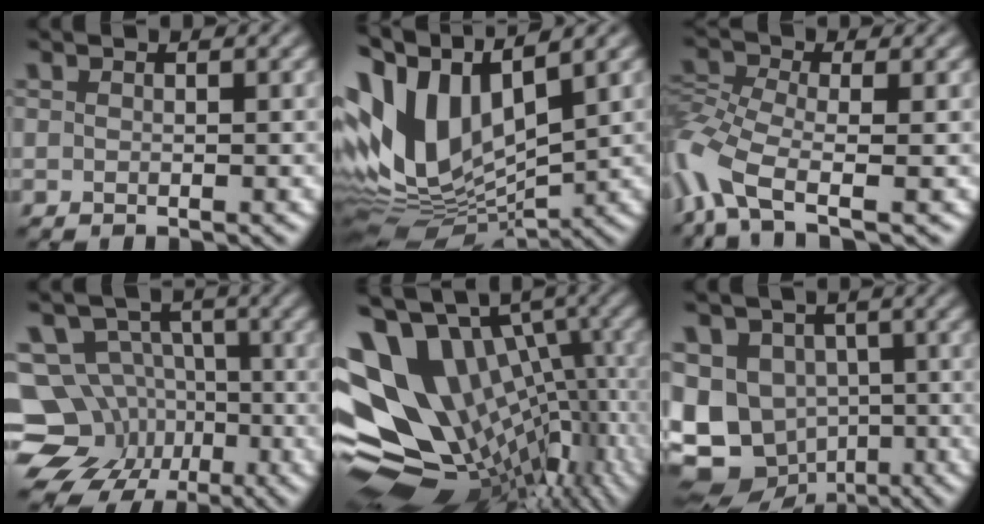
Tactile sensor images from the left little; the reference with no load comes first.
{"total": 12.1, "force": [2.6, 6.2, 10.0], "torque": [-0.213, 0.007, 0.044]}
{"total": 6.3, "force": [-3.1, 2.7, 4.8], "torque": [-0.109, -0.003, -0.077]}
{"total": 11.6, "force": [-4.7, 9.8, 4.1], "torque": [-0.062, -0.013, -0.099]}
{"total": 15.2, "force": [-0.4, 10.6, 11.0], "torque": [-0.188, 0.004, 0.022]}
{"total": 11.9, "force": [-3.2, 9.8, 5.9], "torque": [-0.116, -0.029, -0.046]}